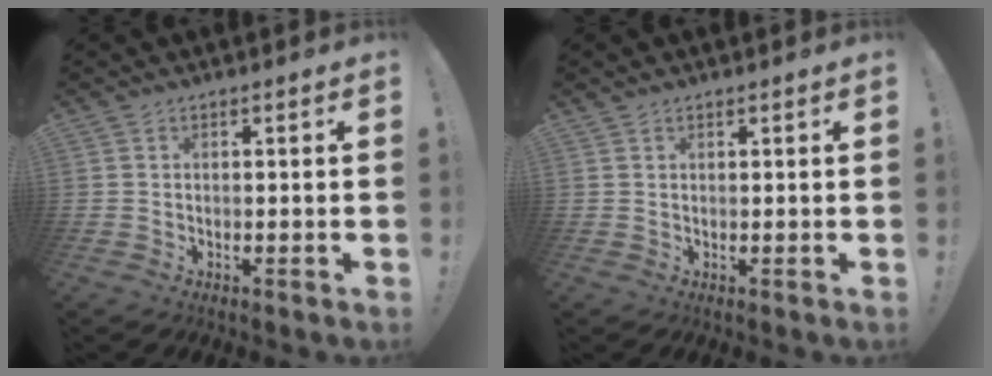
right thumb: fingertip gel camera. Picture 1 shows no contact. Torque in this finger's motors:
{"motor_torque": [0.17, -0.28, -0.03, -0.04, 0.09]}